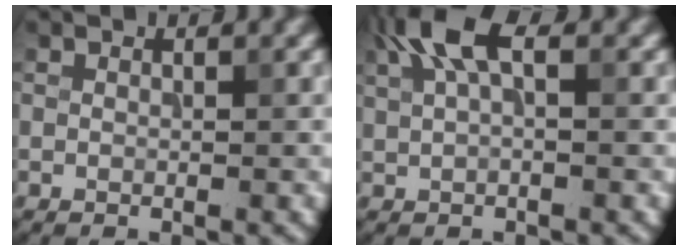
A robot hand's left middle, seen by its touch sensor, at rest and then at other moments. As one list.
[{"total": 4.4, "force": [2.0, 1.7, 3.6], "torque": [-0.076, 0.010, 0.034]}]